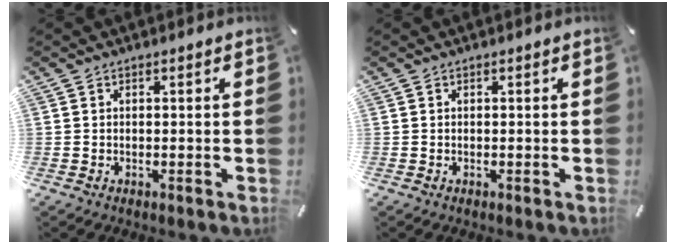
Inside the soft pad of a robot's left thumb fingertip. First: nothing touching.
{"total": 0.0}